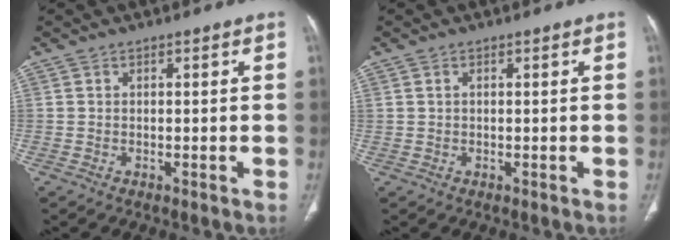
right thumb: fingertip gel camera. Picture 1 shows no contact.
{"total": 0.7, "force": [0.3, 0.4, 0.4], "torque": [-0.009, 0.003, 0.007]}